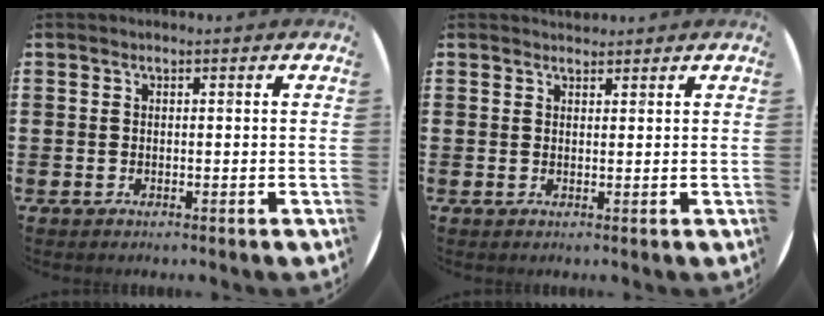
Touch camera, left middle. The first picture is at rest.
{"total": 1.2, "force": [1.2, 0.2, -0.1], "torque": [0.010, -0.002, 0.020]}